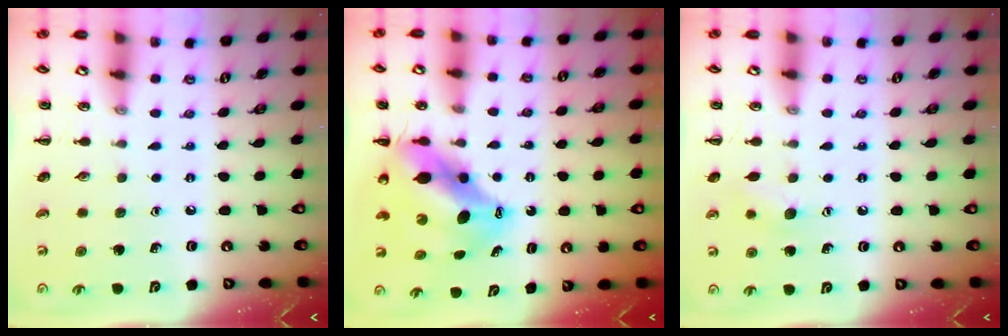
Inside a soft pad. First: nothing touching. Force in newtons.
{"total": 9.9, "press": 9.6, "slide": 2.6}
{"total": 6.6, "press": 6.5, "slide": 1.5}